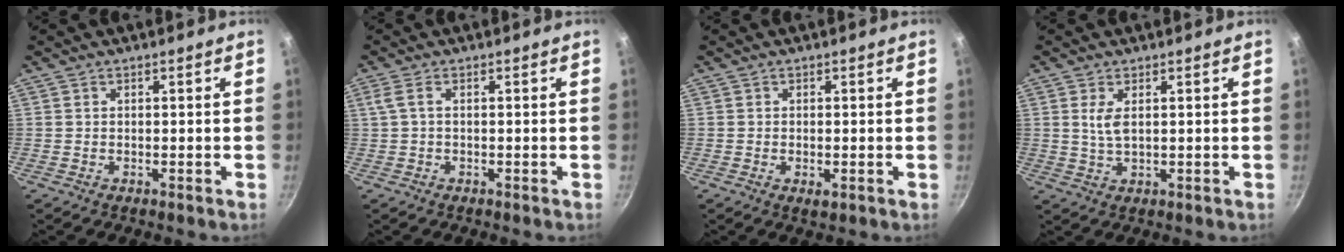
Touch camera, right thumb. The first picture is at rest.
{"total": 2.2, "force": [0.2, 0.8, 2.0], "torque": [-0.049, 0.006, 0.006]}
{"total": 1.8, "force": [-0.4, 0.9, 1.5], "torque": [-0.026, -0.004, -0.006]}
{"total": 3.6, "force": [1.0, 1.6, 3.0], "torque": [-0.058, -0.010, 0.021]}